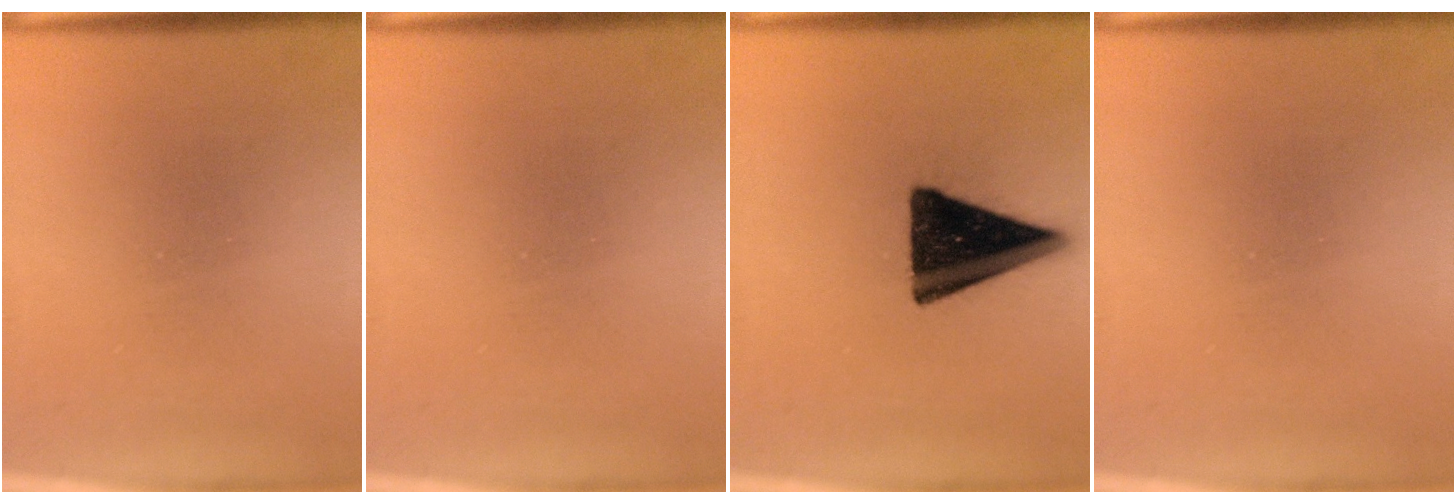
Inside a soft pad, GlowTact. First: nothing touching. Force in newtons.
{"total": 0.0}
{"total": 16.6}
{"total": 0.0}